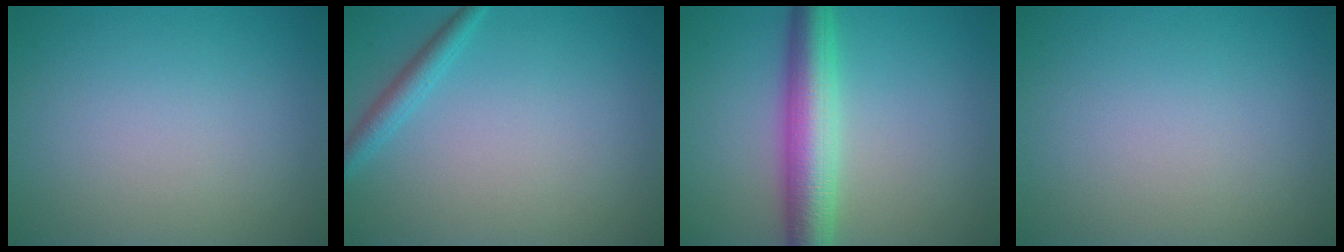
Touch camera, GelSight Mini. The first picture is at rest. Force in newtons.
{"total": 1.9, "press": 1.9, "slide": 0.0}
{"total": 6.3, "press": 6.3, "slide": 0.1}
{"total": 0.0}